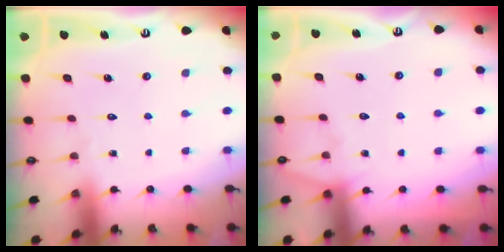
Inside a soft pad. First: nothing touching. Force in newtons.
{"total": 6.1, "press": 6.1, "slide": 0.6}